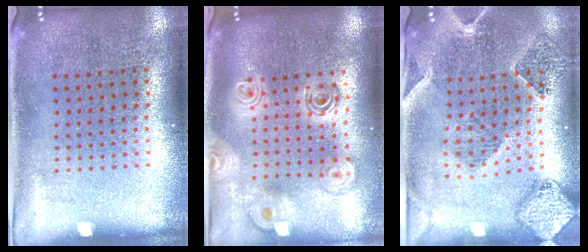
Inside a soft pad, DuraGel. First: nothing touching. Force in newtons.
{"total": 2.2, "press": 1.8, "slide": 1.4}
{"total": 1.6, "press": 1.6, "slide": 0.3}